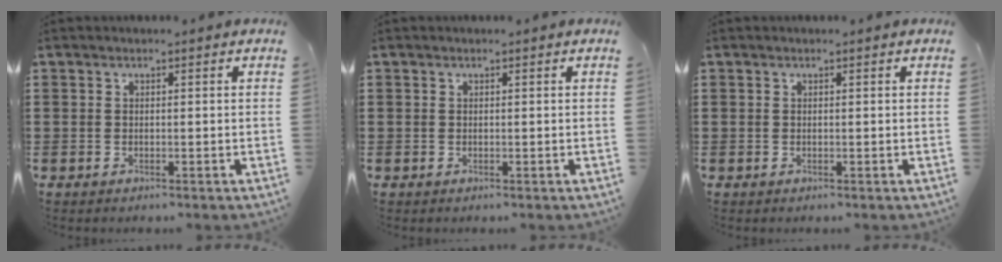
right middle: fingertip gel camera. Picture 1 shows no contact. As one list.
[{"total": 0.0}, {"total": 0.0}]